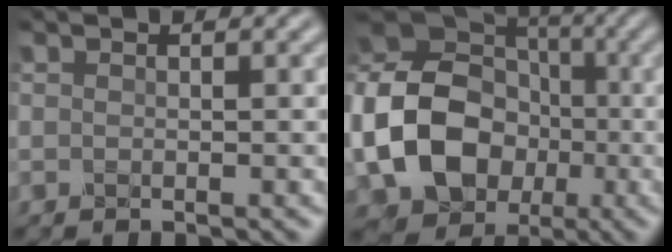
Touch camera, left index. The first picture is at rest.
{"total": 13.6, "force": [-2.3, 10.7, 8.0], "torque": [-0.182, -0.006, -0.042]}